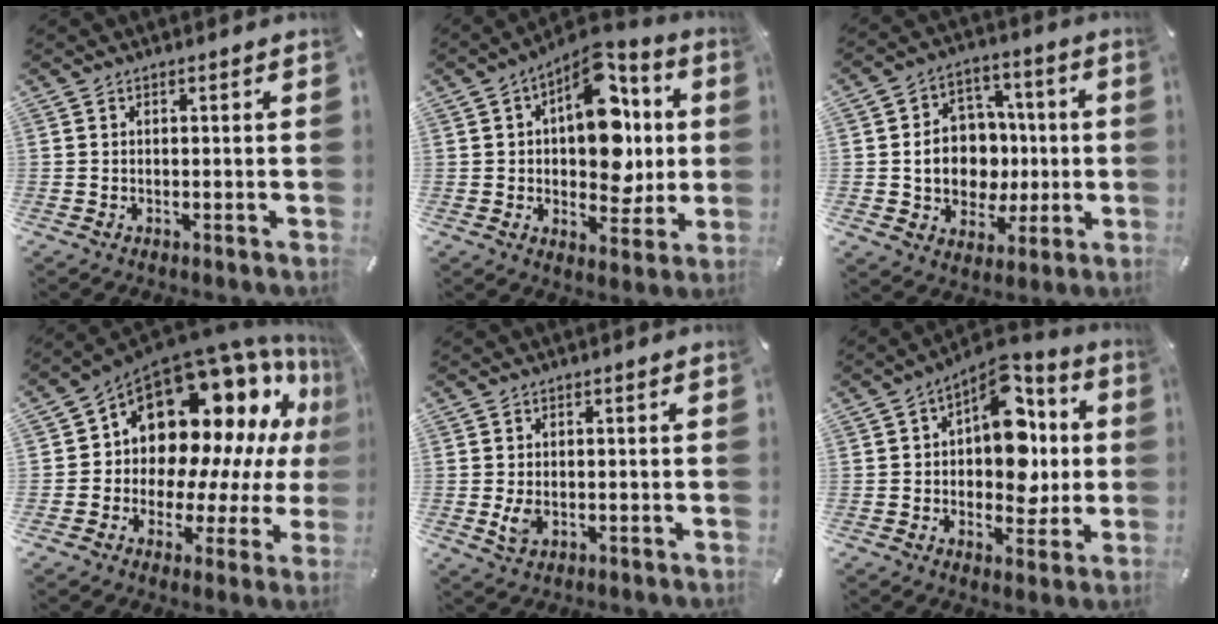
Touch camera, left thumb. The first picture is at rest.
{"total": 16.7, "force": [4.6, 10.6, 12.1], "torque": [-0.155, -0.032, 0.083]}
{"total": 12.6, "force": [-0.3, 11.2, 5.7], "torque": [-0.094, 0.011, 0.010]}
{"total": 18.3, "force": [10.7, 11.2, 9.8], "torque": [-0.139, -0.112, 0.196]}
{"total": 3.3, "force": [-0.3, 2.2, 2.4], "torque": [-0.047, -0.006, -0.008]}
{"total": 15.2, "force": [3.9, 10.1, 10.7], "torque": [-0.135, -0.032, 0.072]}